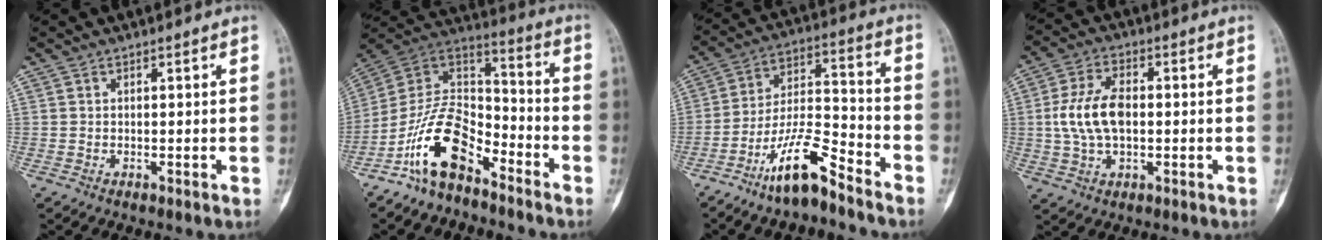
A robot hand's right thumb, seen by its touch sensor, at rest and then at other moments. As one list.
[{"total": 15.0, "force": [-9.3, 7.5, 9.2], "torque": [-0.149, 0.089, -0.185]}, {"total": 12.4, "force": [-8.9, 3.1, 8.1], "torque": [-0.148, 0.071, -0.169]}, {"total": 10.2, "force": [0.1, 5.8, 8.4], "torque": [-0.164, 0.012, 0.002]}]